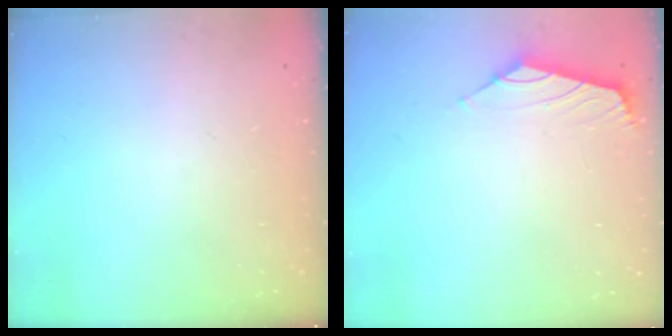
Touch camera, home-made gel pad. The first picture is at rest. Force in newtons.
{"total": 0.7, "press": 0.6, "slide": 0.2}